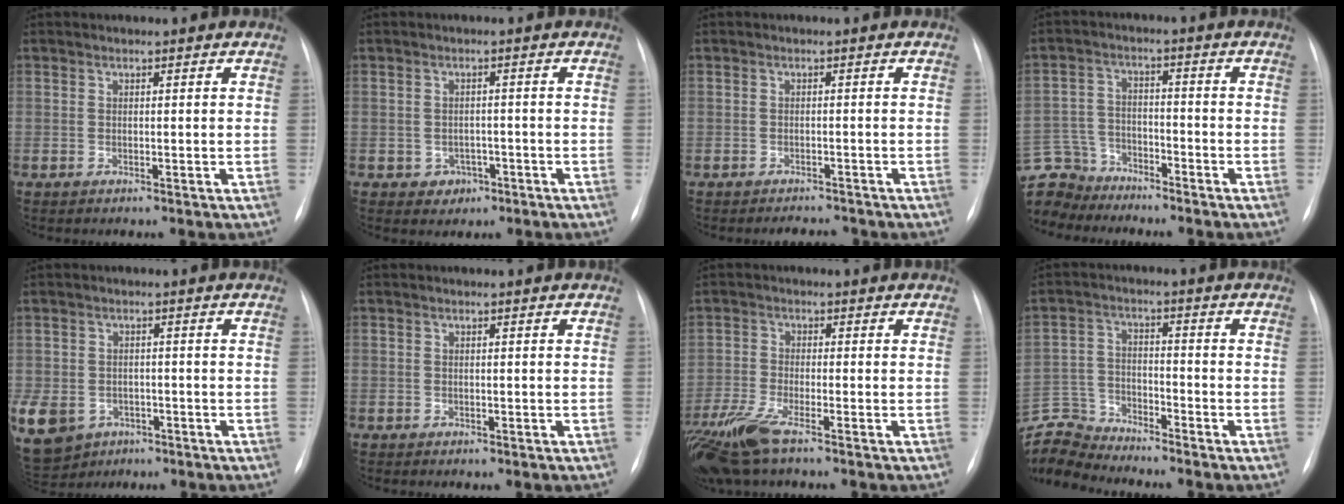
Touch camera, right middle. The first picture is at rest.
{"total": 2.8, "force": [-1.3, 2.4, 0.7], "torque": [-0.002, 0.010, -0.010]}
{"total": 3.0, "force": [-2.8, 0.9, 0.3], "torque": [-0.003, -0.004, -0.038]}
{"total": 11.0, "force": [-9.8, 4.8, 0.7], "torque": [-0.041, 0.018, -0.186]}
{"total": 22.6, "force": [-10.0, 17.9, 9.4], "torque": [-0.338, -0.017, -0.145]}
{"total": 1.0, "force": [-0.6, 0.8, 0.1], "torque": [-0.004, 0.005, -0.008]}
{"total": 8.9, "force": [-6.1, 1.7, 6.2], "torque": [-0.137, -0.018, -0.118]}
{"total": 8.2, "force": [-8.1, -0.1, -0.8], "torque": [0.007, 0.011, -0.158]}